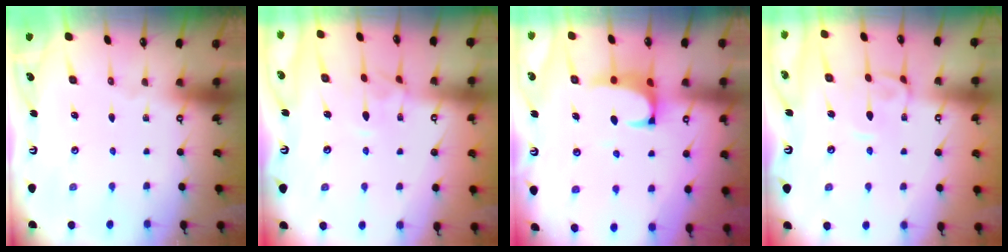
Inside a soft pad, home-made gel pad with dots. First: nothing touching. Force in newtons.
{"total": 1.2, "press": 0.9, "slide": 0.8}
{"total": 1.6, "press": 1.3, "slide": 0.8}
{"total": 1.7, "press": 1.5, "slide": 0.8}